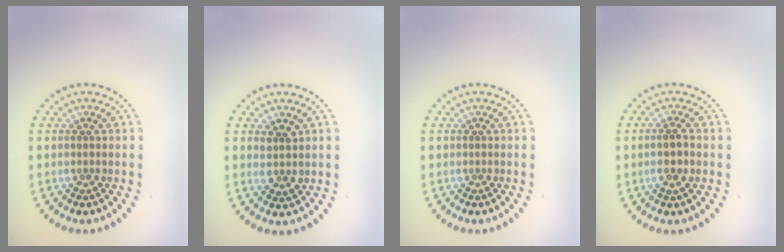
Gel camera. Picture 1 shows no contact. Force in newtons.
{"total": 1.7, "press": 1.5, "slide": 0.8}
{"total": 0.0}
{"total": 2.3, "press": 2.2, "slide": 0.7}